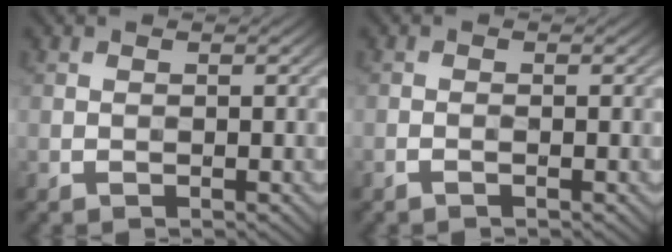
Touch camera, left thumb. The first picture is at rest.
{"total": 0.6, "force": [-0.4, 0.0, 0.4], "torque": [-0.008, 0.002, -0.010]}